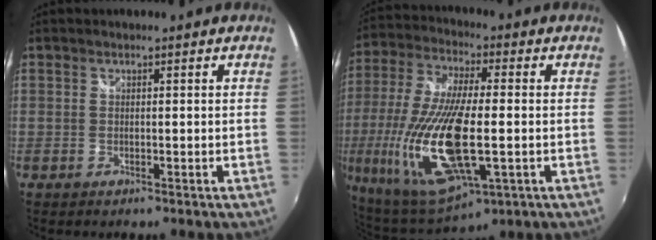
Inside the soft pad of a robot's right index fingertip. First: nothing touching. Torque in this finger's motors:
{"motor_torque": [2.14, 0.00, 1.05, 0.21]}